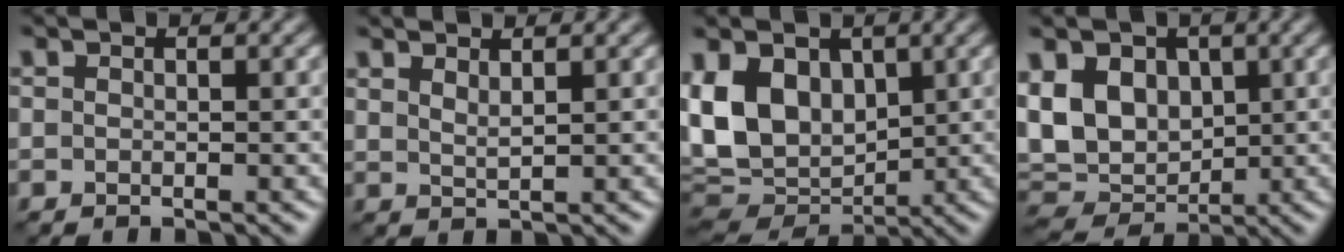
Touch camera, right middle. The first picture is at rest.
{"total": 1.5, "force": [1.2, 0.3, 0.8], "torque": [-0.013, -0.001, 0.021]}
{"total": 10.2, "force": [2.2, 7.3, 6.8], "torque": [-0.152, 0.003, 0.036]}
{"total": 9.2, "force": [1.9, 6.9, 5.8], "torque": [-0.127, 0.013, 0.032]}